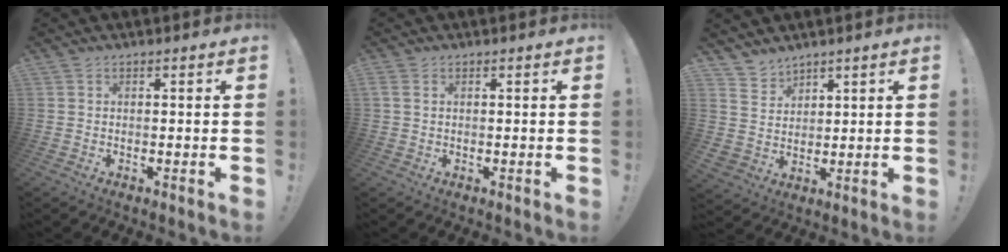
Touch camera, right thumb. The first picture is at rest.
{"total": 1.4, "force": [0.6, 0.9, 1.0], "torque": [-0.020, 0.003, 0.011]}
{"total": 6.3, "force": [4.9, 3.9, -0.5], "torque": [0.003, -0.044, 0.099]}